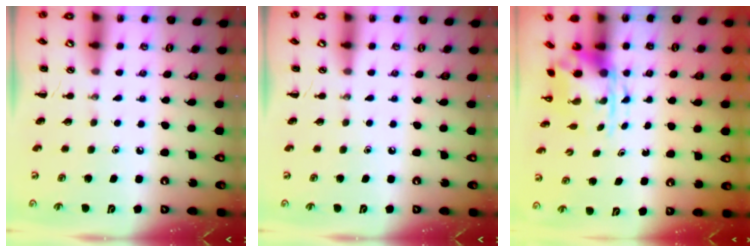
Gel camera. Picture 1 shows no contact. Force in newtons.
{"total": 0.0}
{"total": 3.7, "press": 3.6, "slide": 0.9}